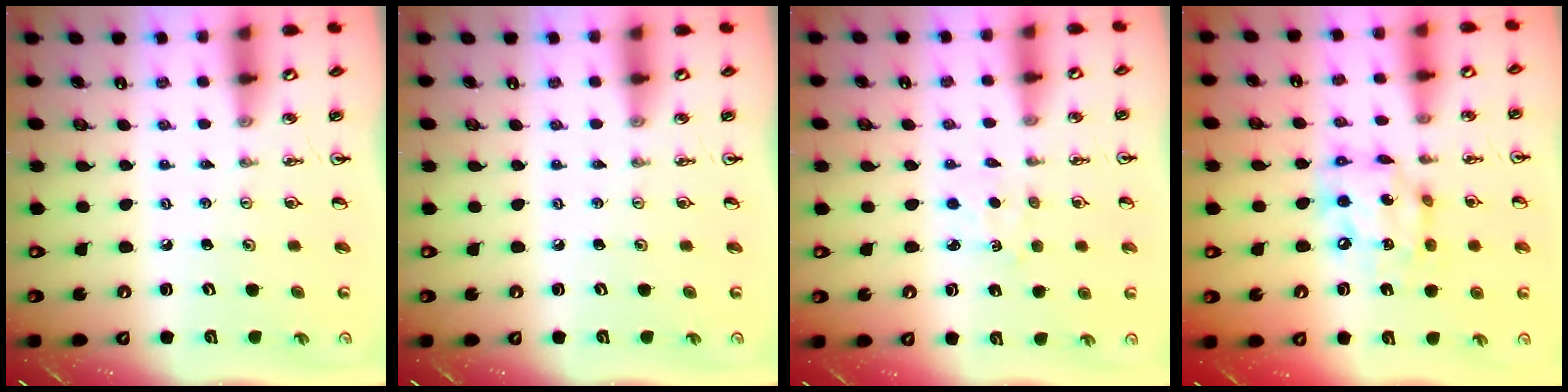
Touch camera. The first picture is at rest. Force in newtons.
{"total": 0.0}
{"total": 2.2, "press": 2.2, "slide": 0.4}
{"total": 13.3, "press": 13.3, "slide": 1.5}